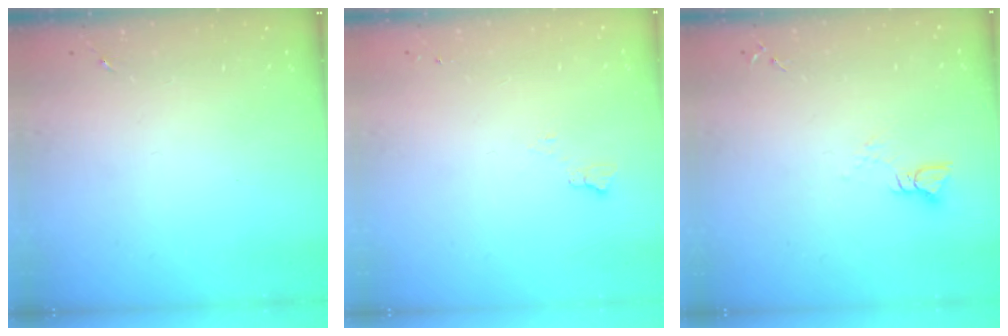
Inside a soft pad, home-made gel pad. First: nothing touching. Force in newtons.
{"total": 4.6, "press": 4.5, "slide": 0.6}
{"total": 3.5, "press": 3.5, "slide": 0.2}